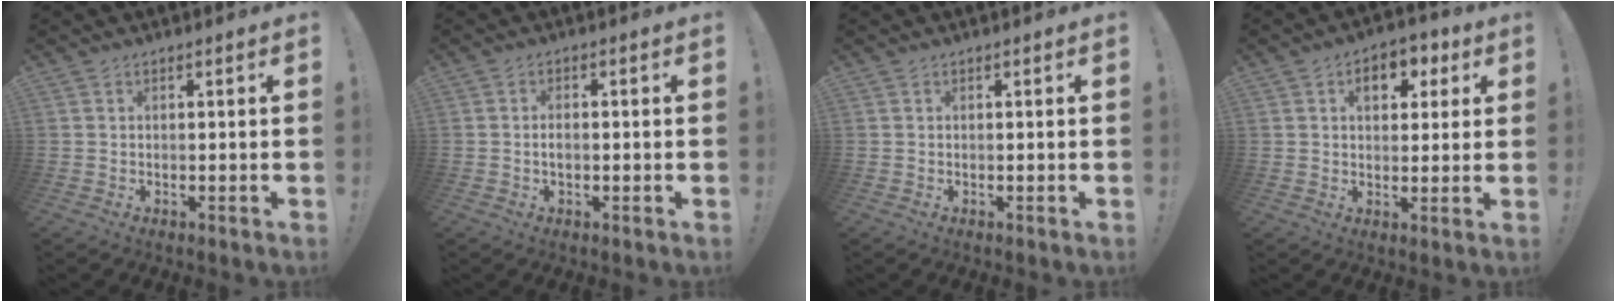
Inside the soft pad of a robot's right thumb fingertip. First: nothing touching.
{"total": 1.7, "force": [-0.5, 0.9, 1.4], "torque": [-0.024, 0.003, -0.010]}
{"total": 0.0}
{"total": 7.5, "force": [2.5, 5.4, 4.6], "torque": [-0.045, -0.004, 0.039]}